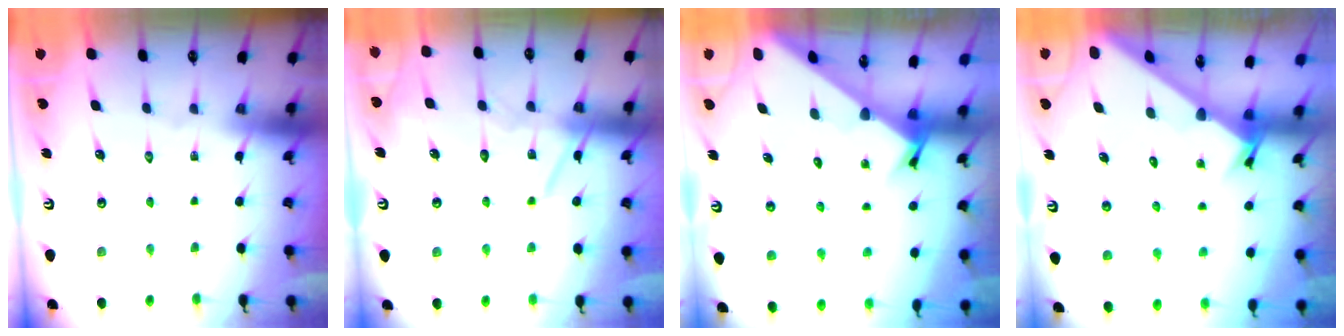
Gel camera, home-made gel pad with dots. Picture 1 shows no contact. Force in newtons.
{"total": 13.1, "press": 13.1, "slide": 1.0}
{"total": 2.4, "press": 2.4, "slide": 0.2}
{"total": 2.3, "press": 2.3, "slide": 0.1}